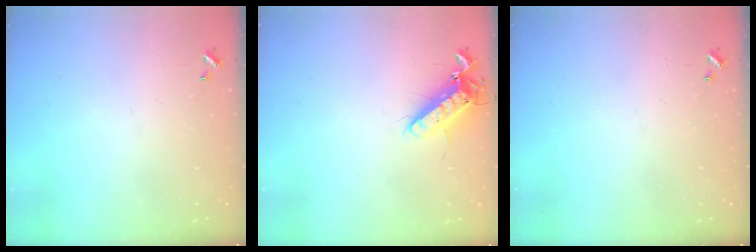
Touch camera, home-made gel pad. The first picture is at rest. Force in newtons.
{"total": 12.4, "press": 12.3, "slide": 2.0}
{"total": 0.0}